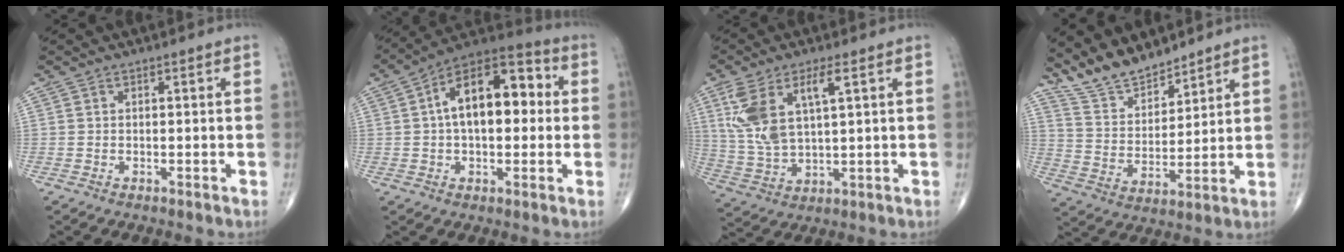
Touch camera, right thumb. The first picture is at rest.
{"total": 17.0, "force": [2.3, 9.2, 14.1], "torque": [-0.200, 0.038, 0.026]}
{"total": 12.2, "force": [4.3, 5.0, 10.3], "torque": [-0.224, -0.008, 0.096]}
{"total": 10.9, "force": [9.7, 3.8, 3.1], "torque": [-0.037, -0.060, 0.193]}